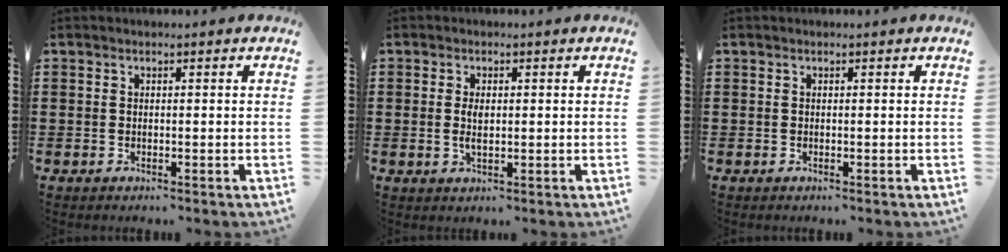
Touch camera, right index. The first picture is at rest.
{"total": 2.6, "force": [0.2, 0.9, 2.5], "torque": [-0.057, -0.005, 0.001]}
{"total": 0.0}